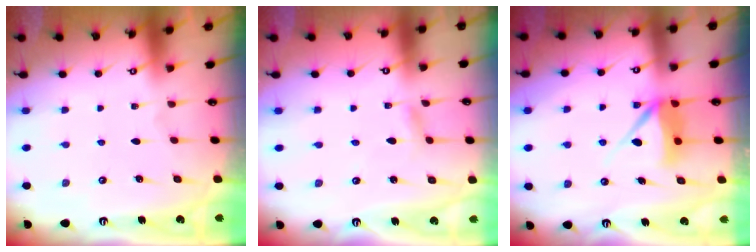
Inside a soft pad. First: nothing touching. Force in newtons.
{"total": 2.7, "press": 2.7, "slide": 0.4}
{"total": 7.9, "press": 7.9, "slide": 0.9}